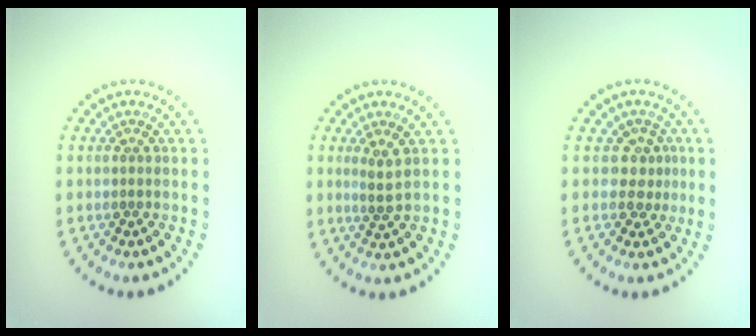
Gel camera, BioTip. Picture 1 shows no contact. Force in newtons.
{"total": 1.6, "press": 1.3, "slide": 1.0}
{"total": 2.1, "press": 1.4, "slide": 1.6}